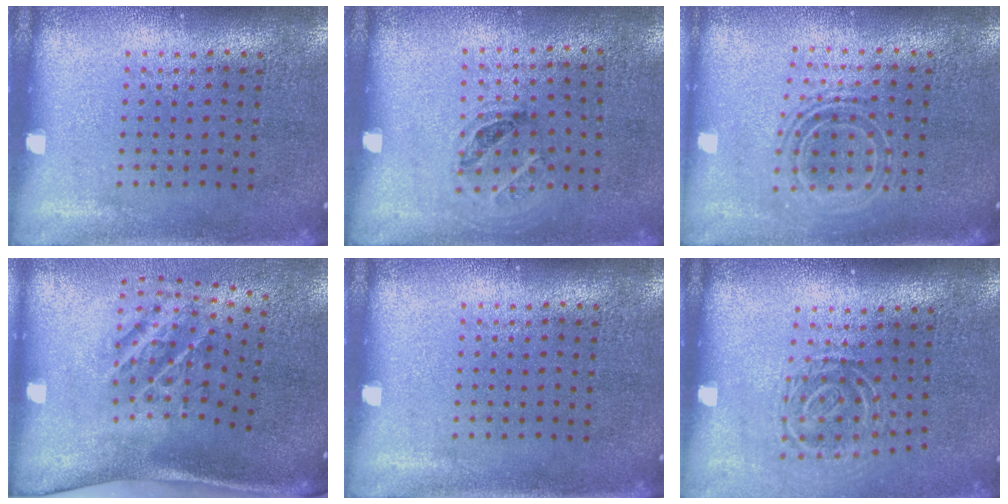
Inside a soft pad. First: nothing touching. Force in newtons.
{"total": 1.0, "press": 0.7, "slide": 0.7}
{"total": 1.7, "press": 1.3, "slide": 1.1}
{"total": 2.4, "press": 1.4, "slide": 2.0}
{"total": 0.0}
{"total": 1.6, "press": 1.1, "slide": 1.2}